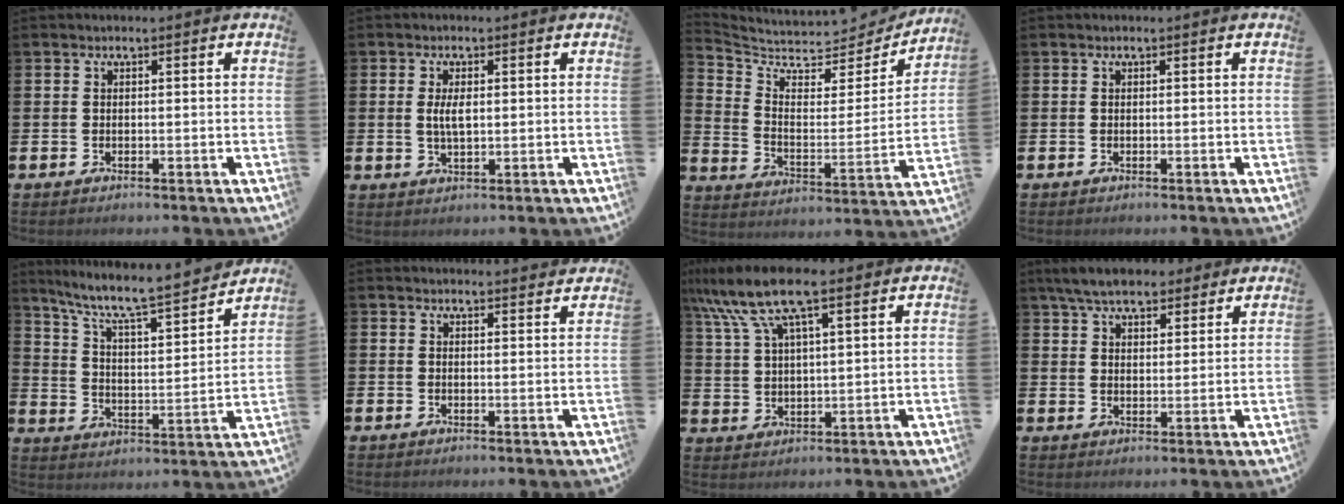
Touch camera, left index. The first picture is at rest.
{"total": 3.0, "force": [0.5, 1.2, 2.7], "torque": [-0.042, 0.000, 0.004]}
{"total": 6.3, "force": [5.7, 2.3, 1.4], "torque": [-0.058, -0.054, 0.092]}
{"total": 0.0}
{"total": 8.5, "force": [7.5, 1.0, 3.8], "torque": [-0.101, -0.057, 0.121]}
{"total": 1.9, "force": [1.9, 0.1, -0.1], "torque": [0.010, -0.013, 0.033]}
{"total": 10.6, "force": [8.0, 2.4, 6.5], "torque": [-0.151, -0.013, 0.144]}
{"total": 6.6, "force": [6.1, 1.8, 1.9], "torque": [-0.052, -0.014, 0.112]}